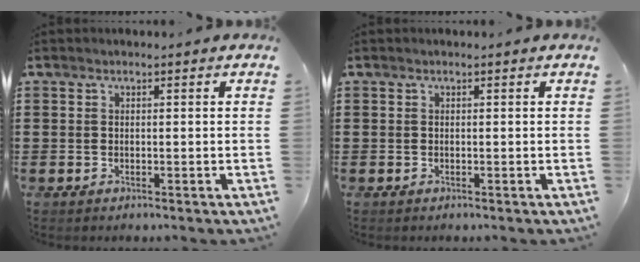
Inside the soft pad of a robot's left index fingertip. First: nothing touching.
{"total": 0.0}